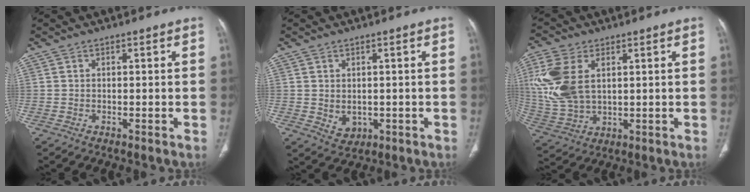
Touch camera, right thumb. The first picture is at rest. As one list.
[{"total": 3.7, "force": [-0.2, 2.9, 2.3], "torque": [-0.029, -0.005, 0.013]}, {"total": 14.0, "force": [3.5, 8.6, 10.5], "torque": [-0.241, -0.002, 0.079]}]